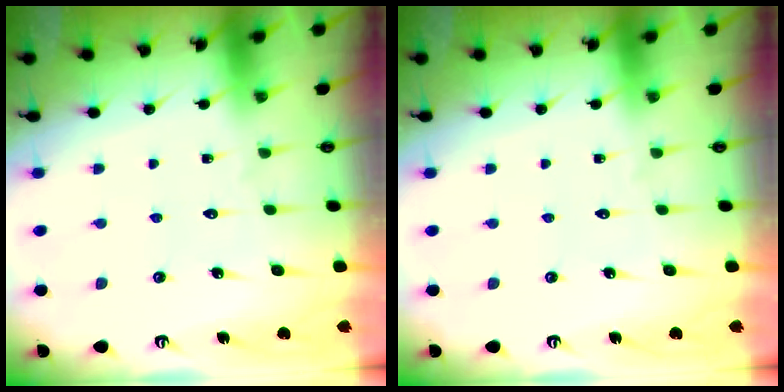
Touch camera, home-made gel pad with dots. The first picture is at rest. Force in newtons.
{"total": 0.0}